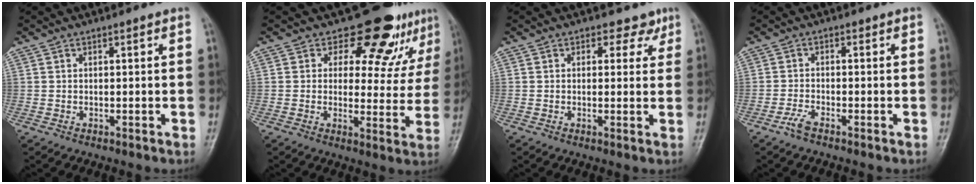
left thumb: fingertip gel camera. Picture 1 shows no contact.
{"total": 11.9, "force": [9.3, 6.0, 4.3], "torque": [-0.005, -0.063, 0.104]}
{"total": 2.2, "force": [1.2, 1.6, 0.9], "torque": [0.010, -0.004, 0.010]}
{"total": 2.3, "force": [-1.8, 0.6, 1.3], "torque": [-0.034, 0.006, -0.038]}